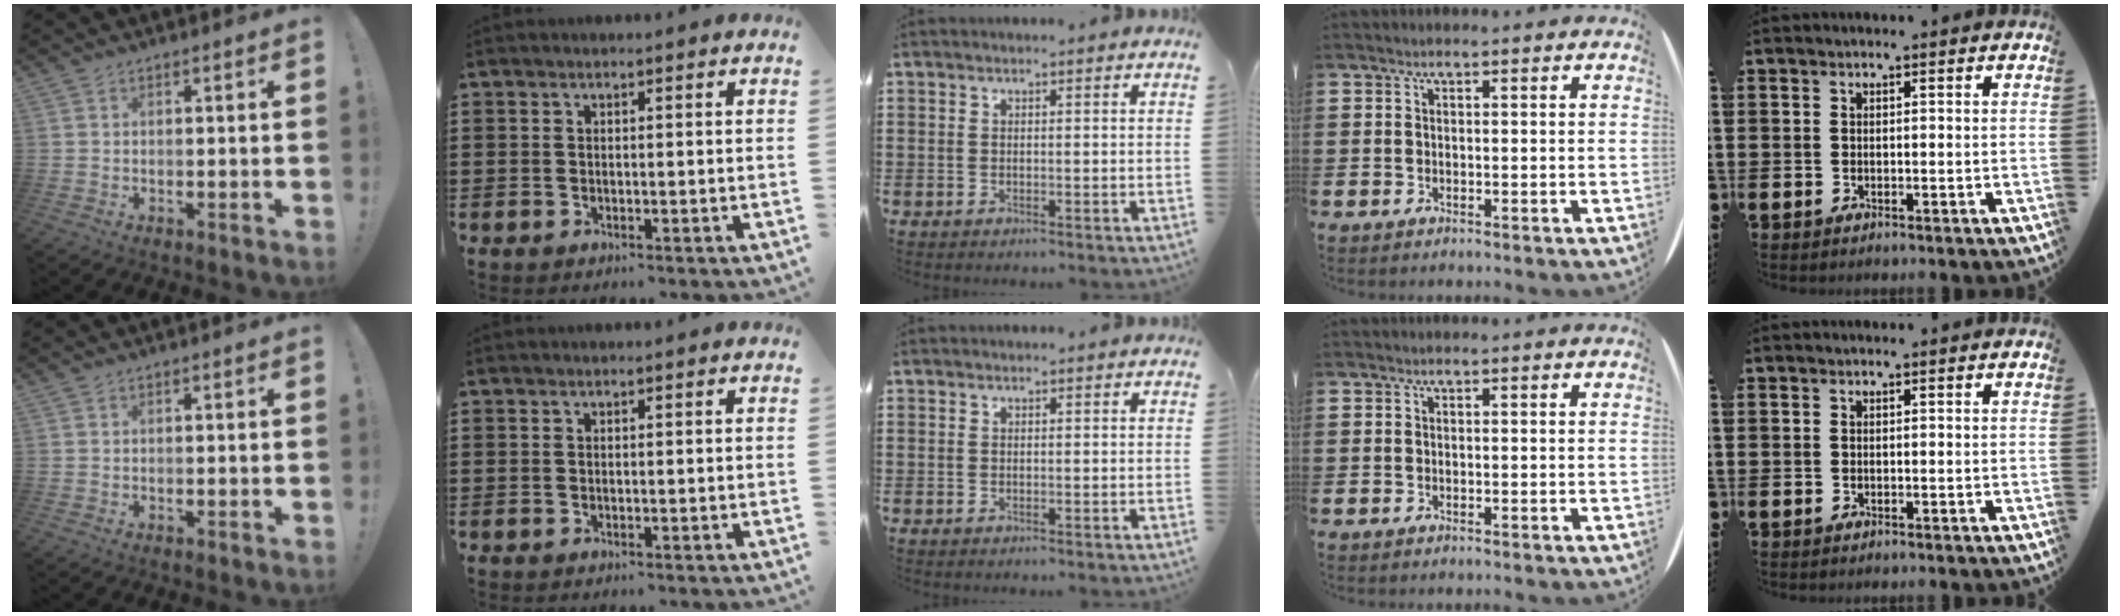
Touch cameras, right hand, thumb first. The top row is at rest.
{}